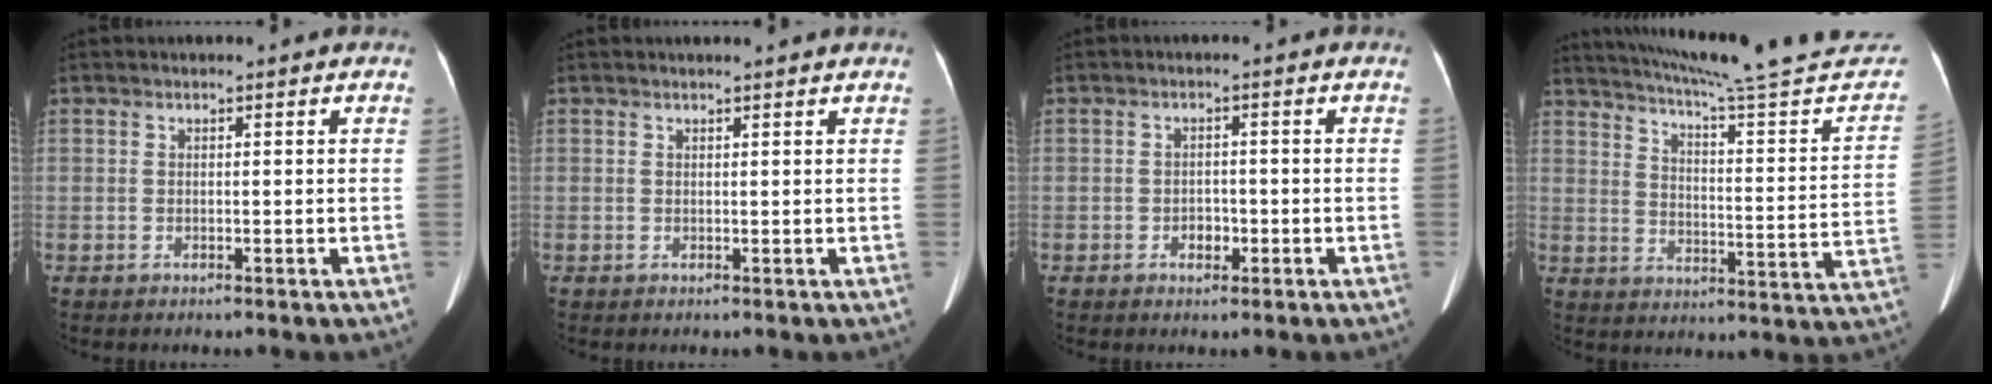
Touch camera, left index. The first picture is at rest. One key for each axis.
{"total": 2.6, "fx": 2.5, "fy": 0.0, "fz": 0.8, "tx": -0.013, "ty": 0.015, "tz": 0.028}
{"total": 1.8, "fx": -0.8, "fy": 1.3, "fz": 1.0, "tx": -0.014, "ty": 0.004, "tz": -0.009}
{"total": 28.2, "fx": 25.9, "fy": 0.8, "fz": 11.2, "tx": -0.170, "ty": -0.087, "tz": 0.324}